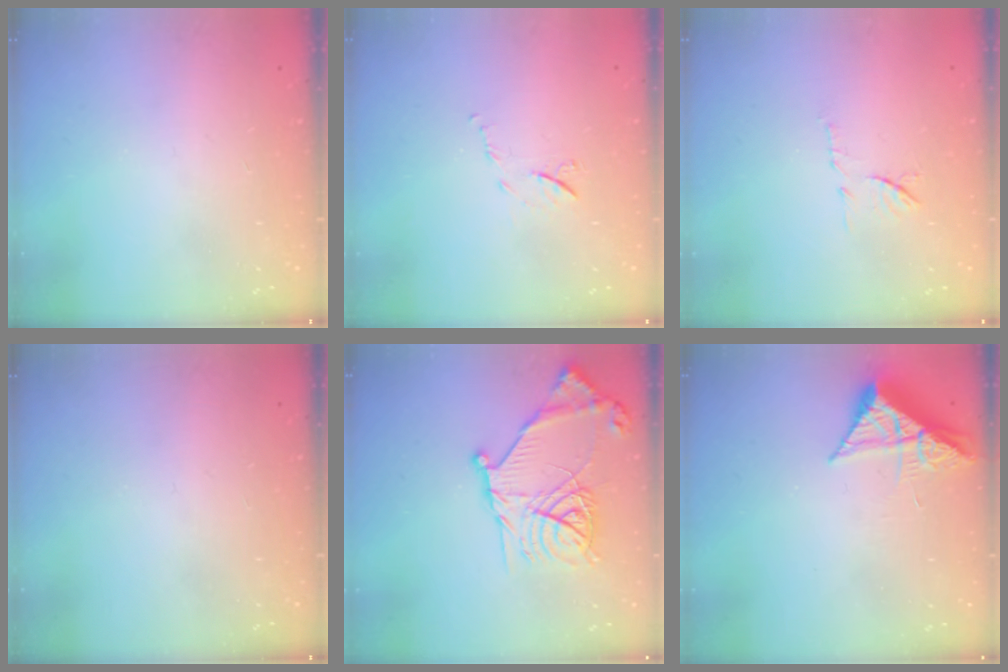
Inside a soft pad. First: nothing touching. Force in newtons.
{"total": 7.0, "press": 7.0, "slide": 0.7}
{"total": 7.1, "press": 7.1, "slide": 1.0}
{"total": 0.0}
{"total": 18.8, "press": 18.7, "slide": 2.0}
{"total": 7.0, "press": 7.0, "slide": 0.3}